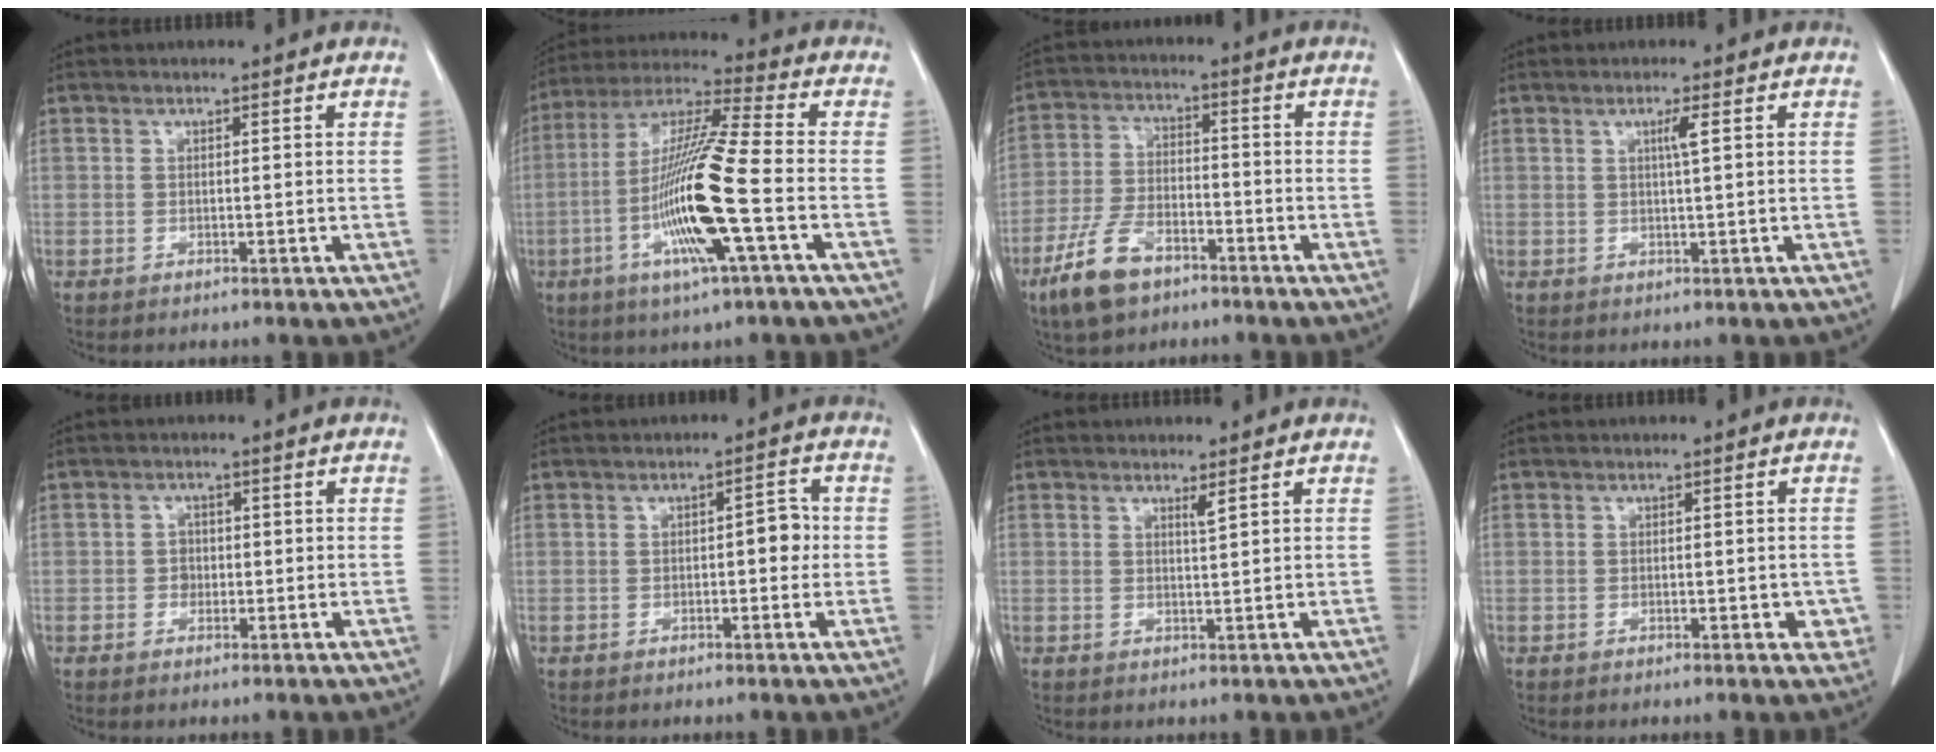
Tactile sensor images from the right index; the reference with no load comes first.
{"total": 16.3, "force": [-4.4, -0.1, 15.7], "torque": [-0.312, -0.011, -0.092]}
{"total": 9.5, "force": [-6.1, 4.4, 5.8], "torque": [-0.130, -0.005, -0.114]}
{"total": 1.8, "force": [0.6, -0.4, 1.7], "torque": [-0.032, -0.002, 0.011]}
{"total": 1.7, "force": [-0.3, 1.5, 0.6], "torque": [-0.005, 0.006, -0.006]}
{"total": 3.3, "force": [-0.2, 1.4, 3.0], "torque": [-0.036, 0.011, -0.004]}
{"total": 1.1, "force": [0.8, -0.3, 0.7], "torque": [-0.019, -0.010, 0.015]}
{"total": 2.7, "force": [-0.7, 1.5, 2.2], "torque": [-0.012, 0.005, -0.005]}